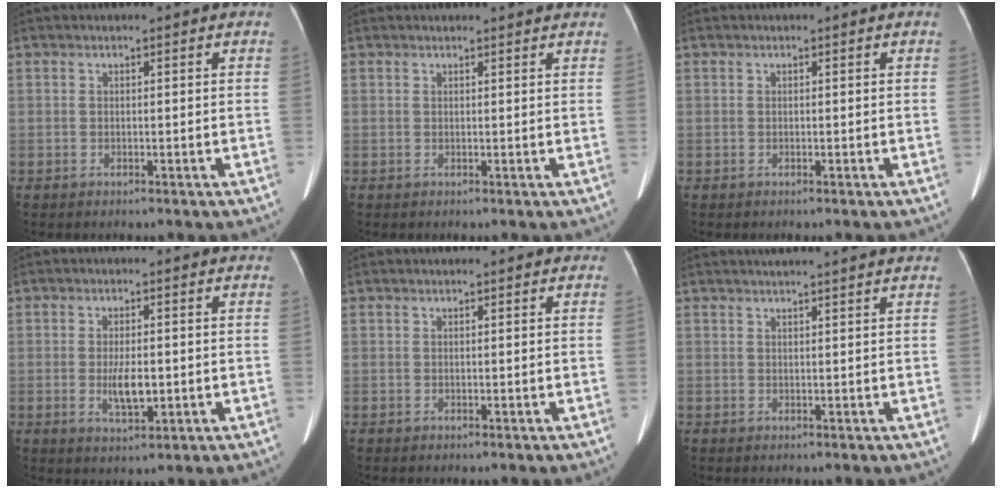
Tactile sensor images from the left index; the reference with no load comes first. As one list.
[{"total": 3.5, "force": [3.3, 0.2, 0.8], "torque": [-0.014, 0.015, 0.035]}, {"total": 0.0}, {"total": 4.4, "force": [-0.8, 1.5, 4.1], "torque": [-0.080, -0.008, -0.011]}, {"total": 0.0}, {"total": 6.3, "force": [5.7, -0.6, 2.6], "torque": [-0.032, 0.025, 0.065]}]